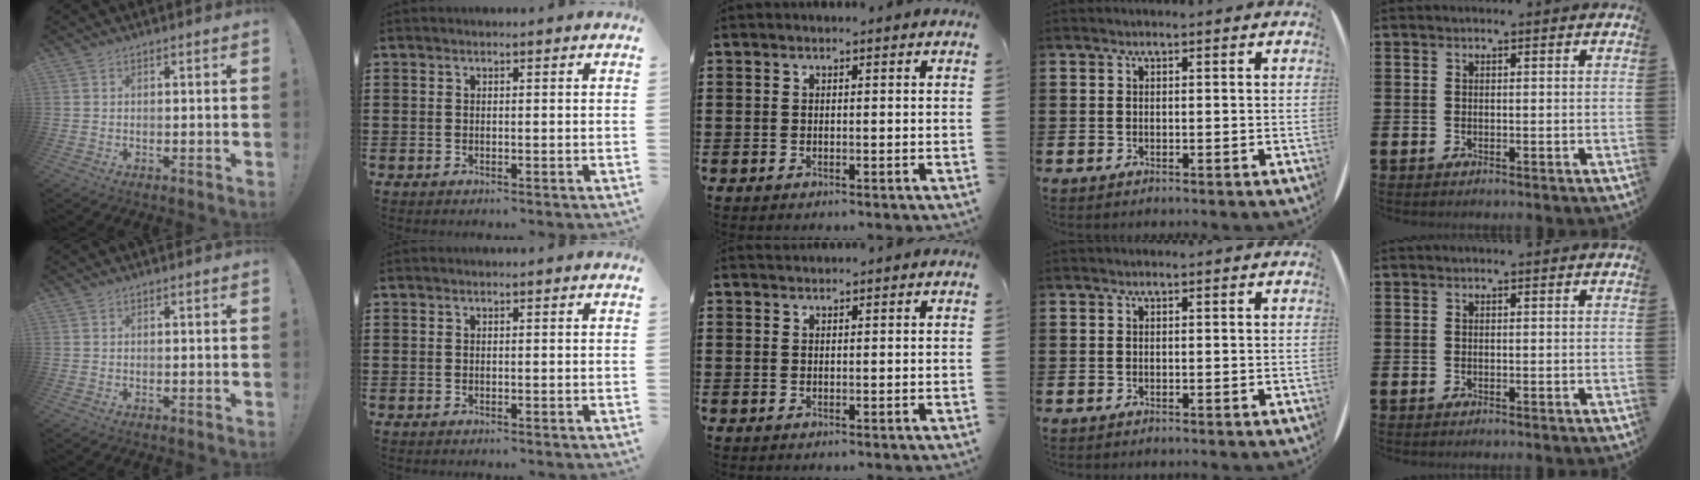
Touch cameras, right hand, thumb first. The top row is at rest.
{"middle": {"total": 0.7, "force": [0.7, 0.1, -0.1], "torque": [0.000, -0.002, 0.013]}}